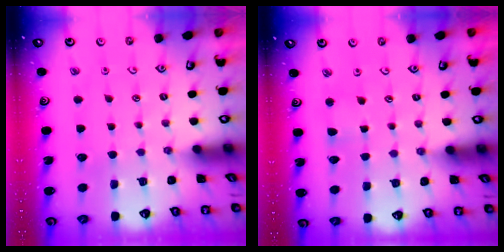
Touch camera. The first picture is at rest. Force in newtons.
{"total": 2.7, "press": 2.7, "slide": 0.3}